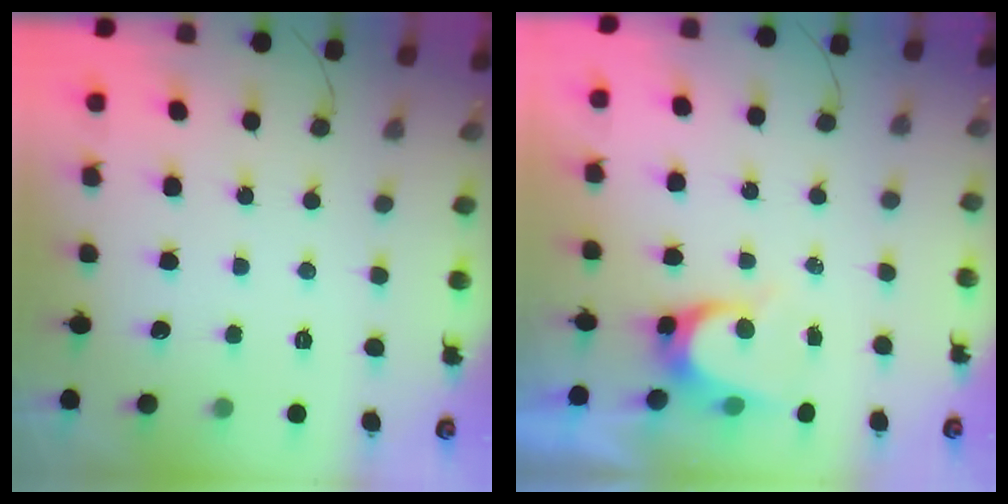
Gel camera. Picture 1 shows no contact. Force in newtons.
{"total": 5.2, "press": 5.2, "slide": 0.4}